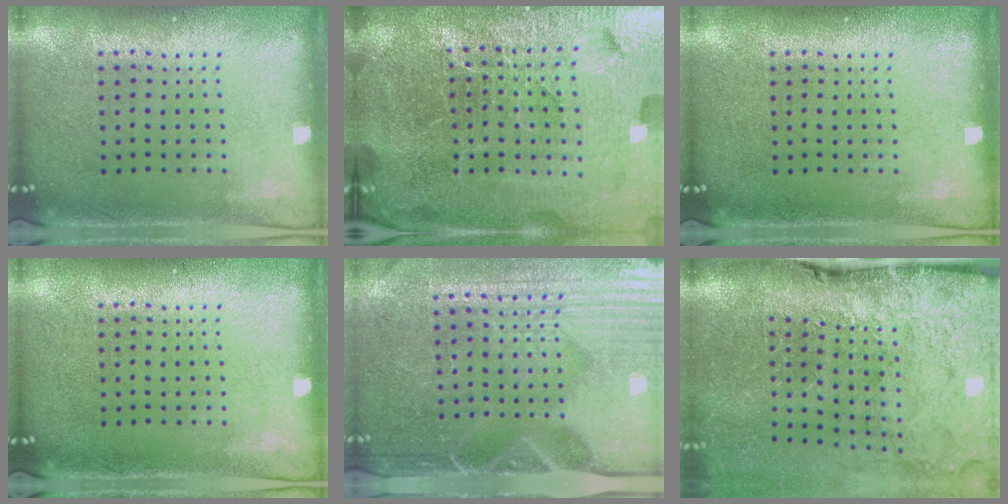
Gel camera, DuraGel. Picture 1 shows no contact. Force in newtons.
{"total": 7.1, "press": 6.1, "slide": 3.6}
{"total": 0.0}
{"total": 0.0}
{"total": 4.6, "press": 4.2, "slide": 1.8}
{"total": 4.7, "press": 3.6, "slide": 2.9}